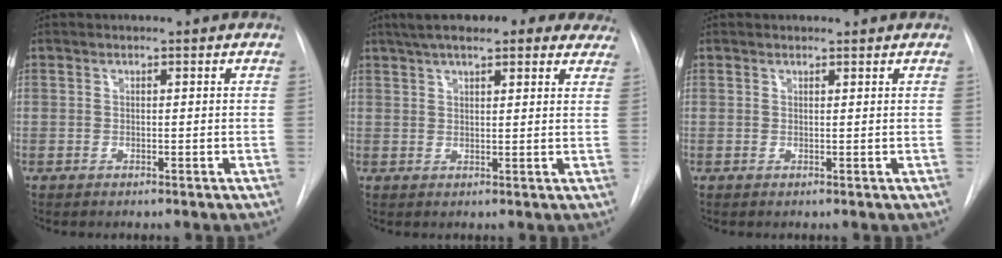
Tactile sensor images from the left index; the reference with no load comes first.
{"total": 18.0, "force": [14.4, 5.1, 9.6], "torque": [-0.143, 0.052, 0.185]}
{"total": 0.8, "force": [0.8, 0.1, 0.0], "torque": [-0.008, 0.004, 0.012]}